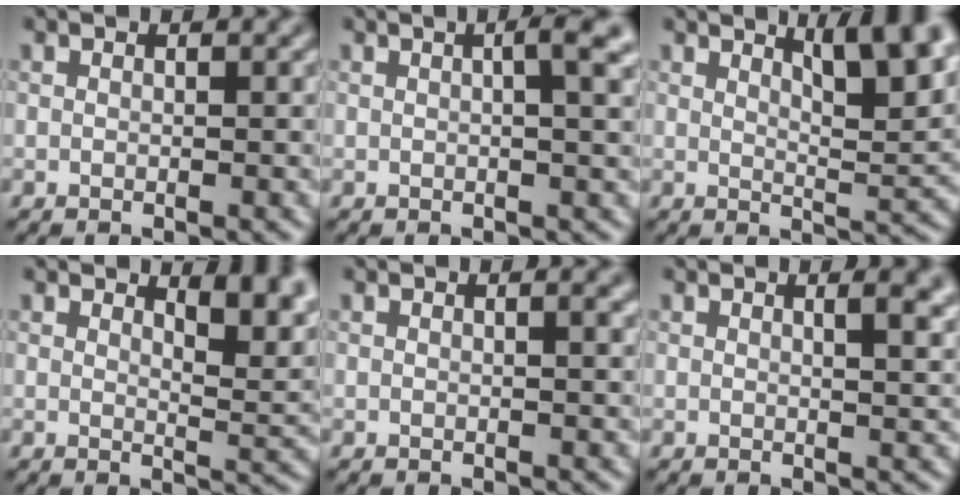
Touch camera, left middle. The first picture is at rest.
{"total": 4.1, "force": [0.9, 1.2, 3.8], "torque": [-0.040, 0.016, 0.005]}
{"total": 6.4, "force": [3.7, 1.6, 5.0], "torque": [-0.058, 0.005, 0.056]}
{"total": 4.6, "force": [2.8, 1.5, 3.2], "torque": [-0.037, -0.004, 0.038]}
{"total": 1.0, "force": [0.3, 0.2, 0.9], "torque": [-0.009, 0.002, 0.002]}
{"total": 3.2, "force": [1.4, 1.2, 2.6], "torque": [-0.020, 0.003, 0.019]}